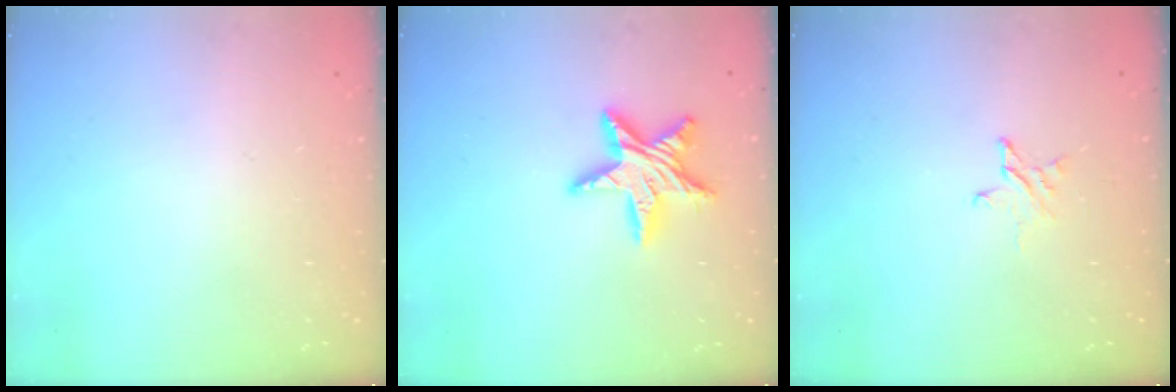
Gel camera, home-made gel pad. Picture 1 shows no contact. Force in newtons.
{"total": 13.2, "press": 13.2, "slide": 1.0}
{"total": 3.0, "press": 3.0, "slide": 0.3}